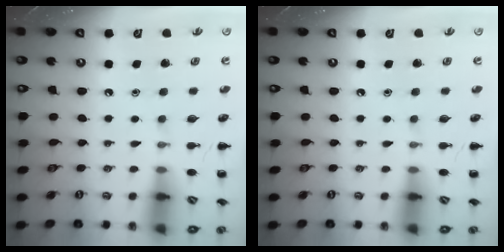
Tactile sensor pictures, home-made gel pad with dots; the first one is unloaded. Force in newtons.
{"total": 0.0}